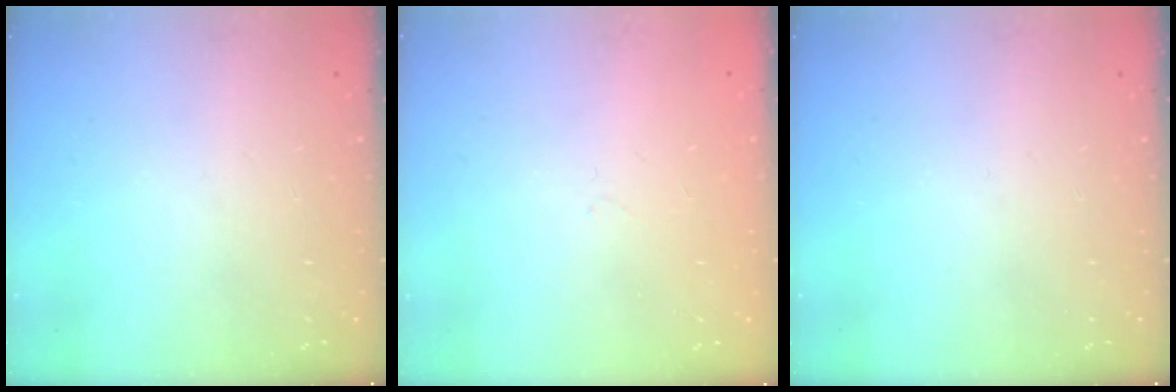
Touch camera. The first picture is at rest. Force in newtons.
{"total": 0.9, "press": 0.9, "slide": 0.2}
{"total": 0.0}